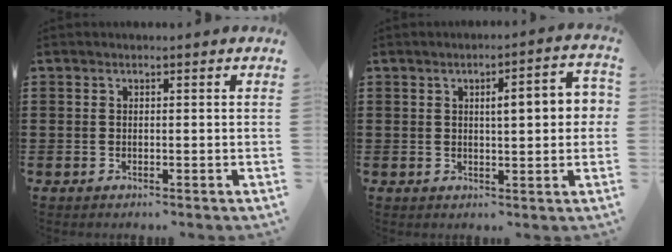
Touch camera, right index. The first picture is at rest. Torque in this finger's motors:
{"motor_torque": [0.43, -0.19, 0.60, 0.10]}